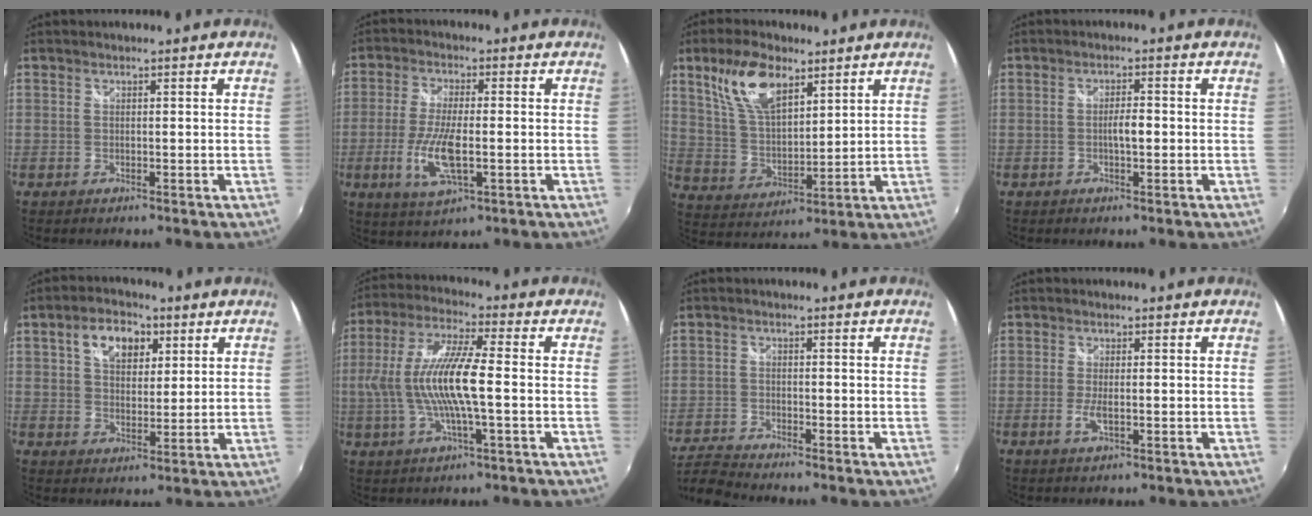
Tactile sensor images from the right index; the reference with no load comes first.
{"total": 9.4, "force": [-2.4, 2.6, 8.8], "torque": [-0.181, -0.014, -0.045]}
{"total": 12.1, "force": [7.0, 5.3, 8.3], "torque": [-0.158, 0.014, 0.145]}
{"total": 2.5, "force": [-0.4, 0.5, 2.4], "torque": [-0.043, 0.002, -0.008]}
{"total": 8.6, "force": [3.7, 5.3, 5.6], "torque": [-0.096, 0.022, 0.061]}
{"total": 13.6, "force": [-1.1, 2.1, 13.4], "torque": [-0.261, 0.002, -0.021]}
{"total": 5.8, "force": [-5.7, 0.0, 1.2], "torque": [-0.046, -0.015, -0.118]}
{"total": 2.8, "force": [-0.7, 0.5, 2.6], "torque": [-0.057, -0.006, -0.014]}